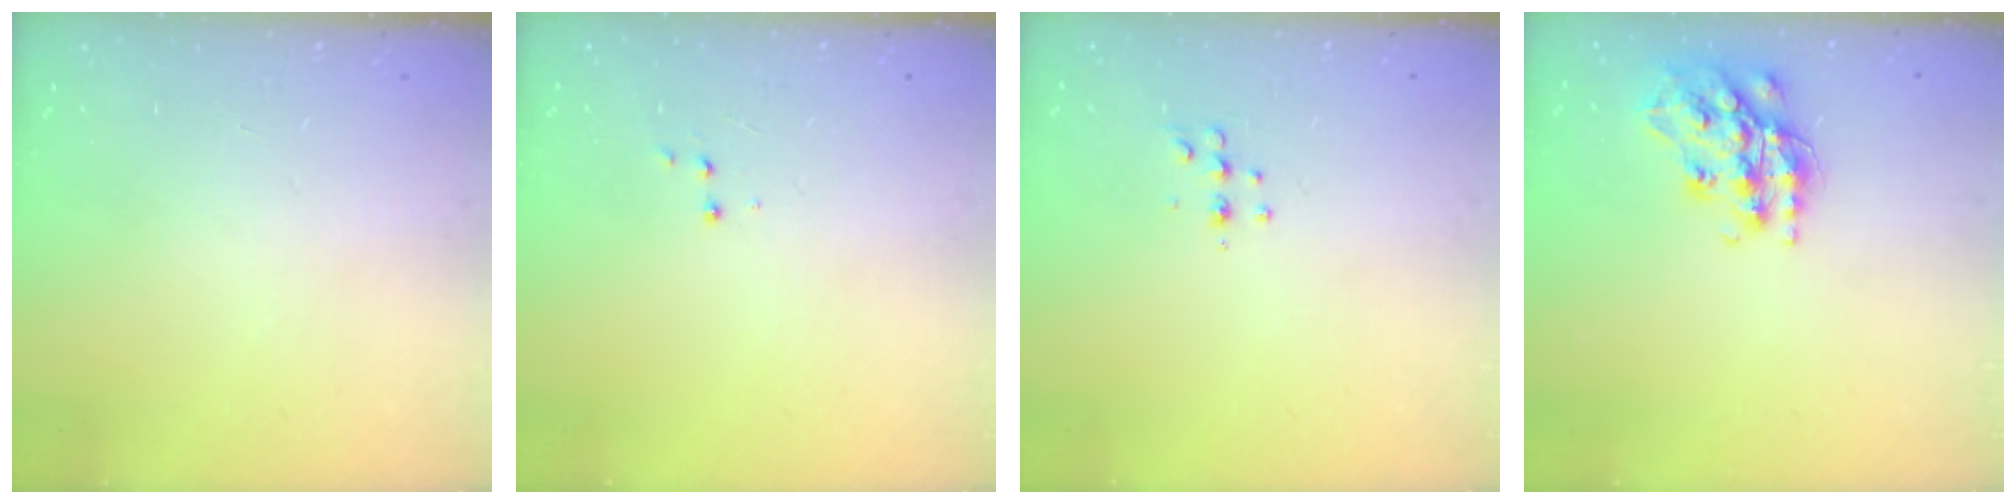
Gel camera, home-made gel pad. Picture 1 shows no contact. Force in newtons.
{"total": 3.6, "press": 3.5, "slide": 0.7}
{"total": 5.2, "press": 5.0, "slide": 1.1}
{"total": 16.9, "press": 16.9, "slide": 1.2}